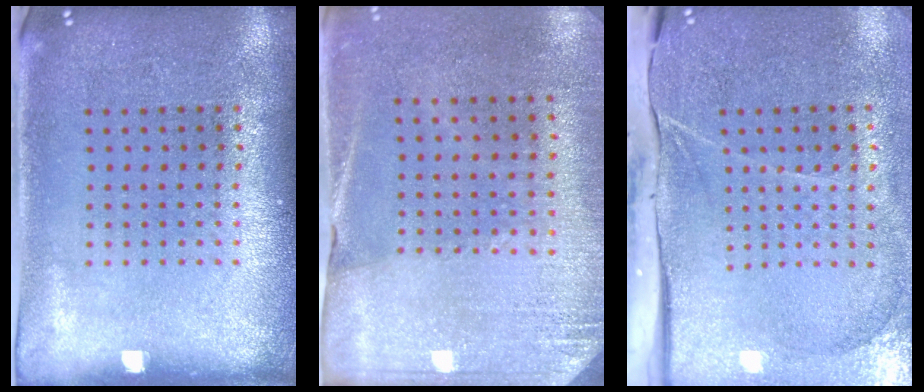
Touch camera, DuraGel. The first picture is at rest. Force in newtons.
{"total": 2.6, "press": 2.4, "slide": 1.1}
{"total": 4.4, "press": 3.5, "slide": 2.6}